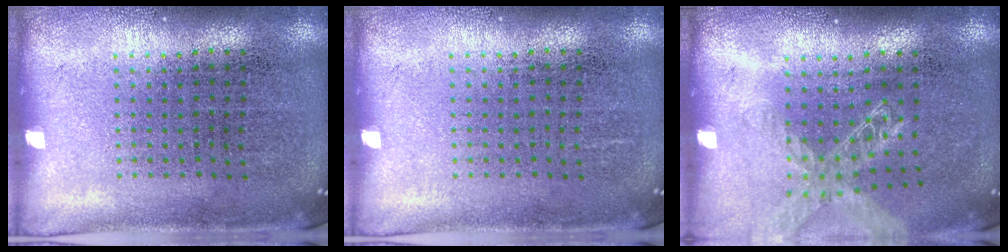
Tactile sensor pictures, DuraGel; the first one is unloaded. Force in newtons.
{"total": 0.0}
{"total": 1.3, "press": 1.3, "slide": 0.2}